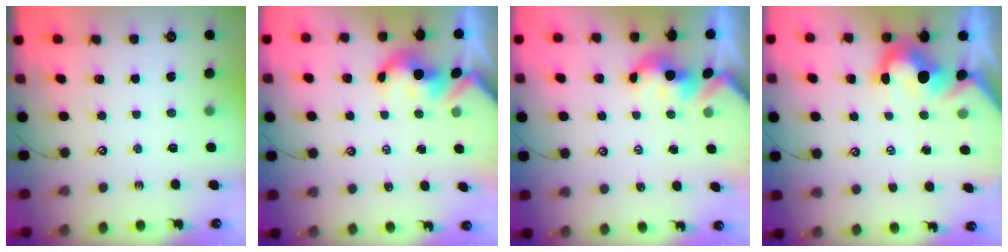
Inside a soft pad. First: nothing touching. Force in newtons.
{"total": 2.4, "press": 2.4, "slide": 0.1}
{"total": 1.6, "press": 1.6, "slide": 0.2}
{"total": 7.6, "press": 7.5, "slide": 1.5}